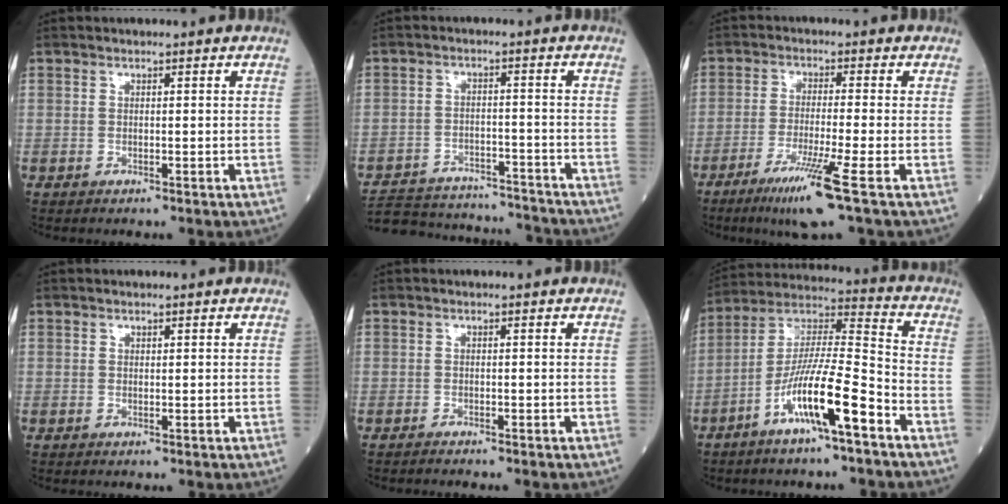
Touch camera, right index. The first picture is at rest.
{"total": 17.4, "force": [-16.5, 3.2, 4.3], "torque": [-0.091, 0.005, -0.235]}
{"total": 8.5, "force": [-4.6, -1.3, 7.1], "torque": [-0.128, -0.028, -0.086]}
{"total": 0.0}
{"total": 0.9, "force": [-0.9, -0.2, 0.1], "torque": [-0.006, -0.001, -0.016]}
{"total": 13.7, "force": [-6.8, 0.9, 11.9], "torque": [-0.229, -0.003, -0.128]}